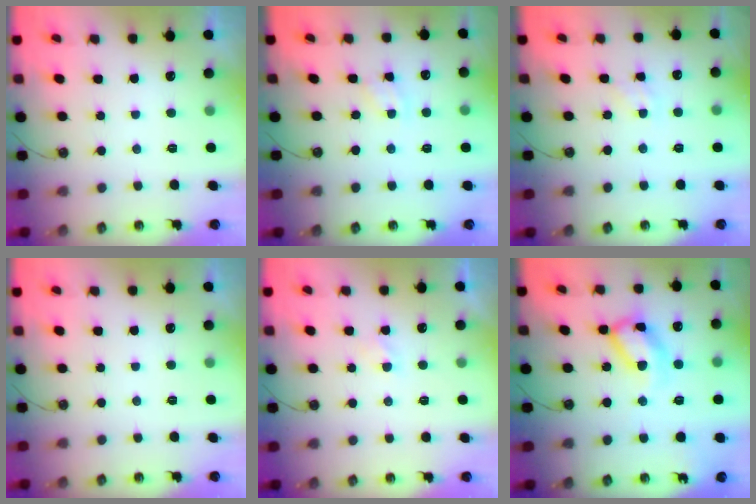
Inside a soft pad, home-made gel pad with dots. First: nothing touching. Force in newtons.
{"total": 2.0, "press": 2.0, "slide": 0.3}
{"total": 1.4, "press": 1.4, "slide": 0.2}
{"total": 0.0}
{"total": 1.4, "press": 1.4, "slide": 0.3}
{"total": 15.3, "press": 15.2, "slide": 1.3}